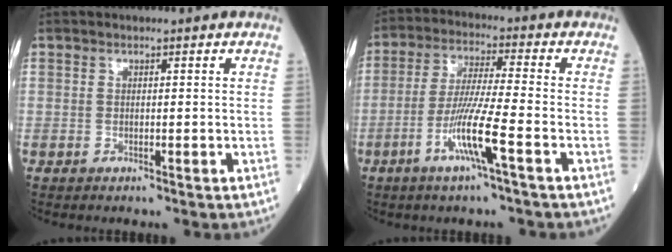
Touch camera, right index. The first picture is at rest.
{"total": 8.9, "force": [-3.7, -0.6, 8.1], "torque": [-0.159, -0.008, -0.076]}